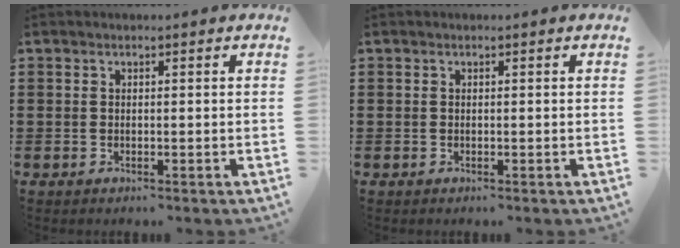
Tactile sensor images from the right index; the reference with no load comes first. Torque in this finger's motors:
{"motor_torque": [-0.01, 0.01, 0.00, 0.00]}